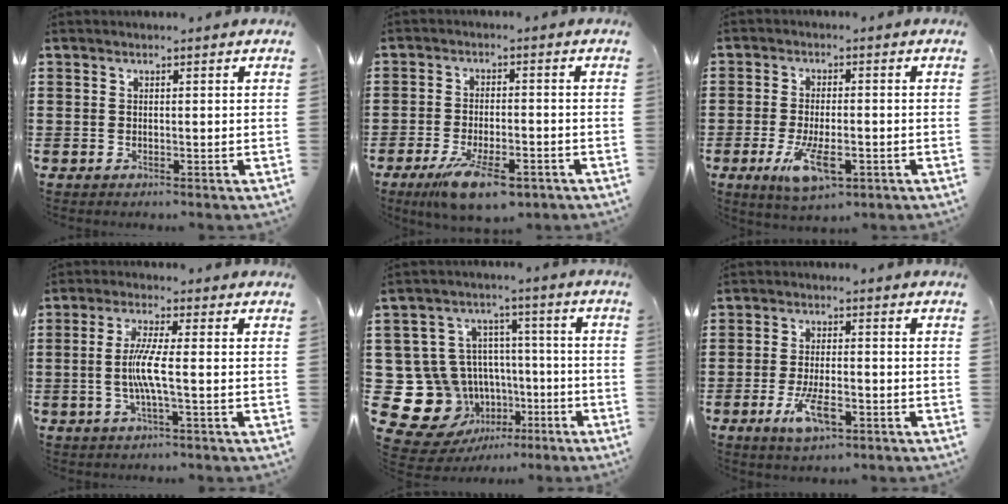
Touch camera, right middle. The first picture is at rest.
{"total": 8.9, "force": [-5.4, 2.6, 6.6], "torque": [-0.134, -0.008, -0.093]}
{"total": 7.1, "force": [-2.4, 3.0, 6.0], "torque": [-0.124, -0.017, -0.043]}
{"total": 5.4, "force": [-0.6, 0.0, 5.4], "torque": [-0.113, -0.012, -0.019]}
{"total": 14.8, "force": [-5.6, 12.8, 4.9], "torque": [-0.145, 0.004, -0.074]}
{"total": 6.5, "force": [-2.6, 2.4, 5.4], "torque": [-0.121, -0.011, -0.048]}